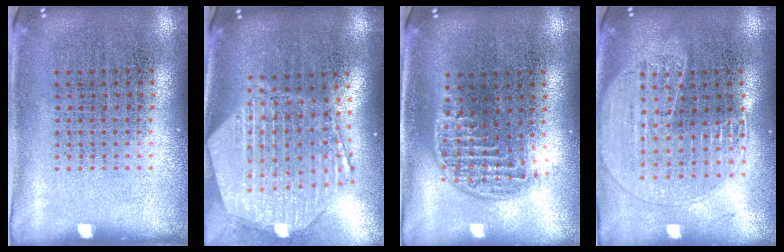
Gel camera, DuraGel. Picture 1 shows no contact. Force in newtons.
{"total": 2.9, "press": 2.3, "slide": 1.8}
{"total": 1.2, "press": 1.0, "slide": 0.7}
{"total": 1.7, "press": 1.5, "slide": 0.6}